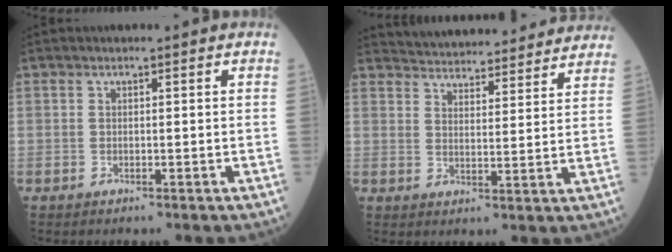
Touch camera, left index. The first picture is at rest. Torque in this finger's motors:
{"motor_torque": [-0.14, -1.19, 0.28, 0.11]}